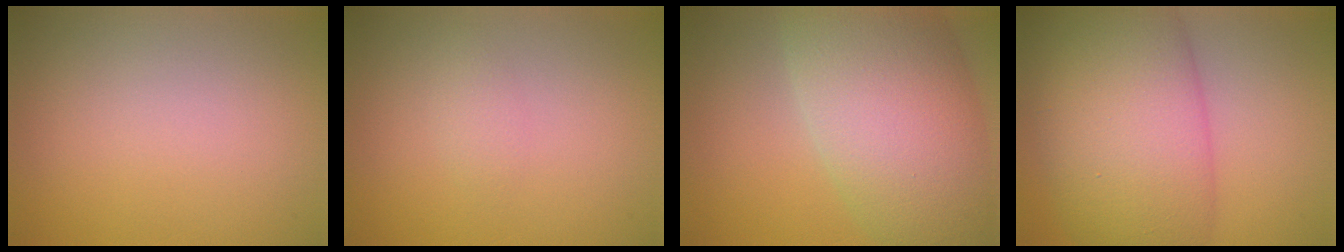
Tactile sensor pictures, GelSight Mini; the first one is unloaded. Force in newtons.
{"total": 1.0, "press": 1.0, "slide": 0.1}
{"total": 11.5, "press": 11.5, "slide": 0.8}
{"total": 12.1, "press": 12.1, "slide": 0.5}